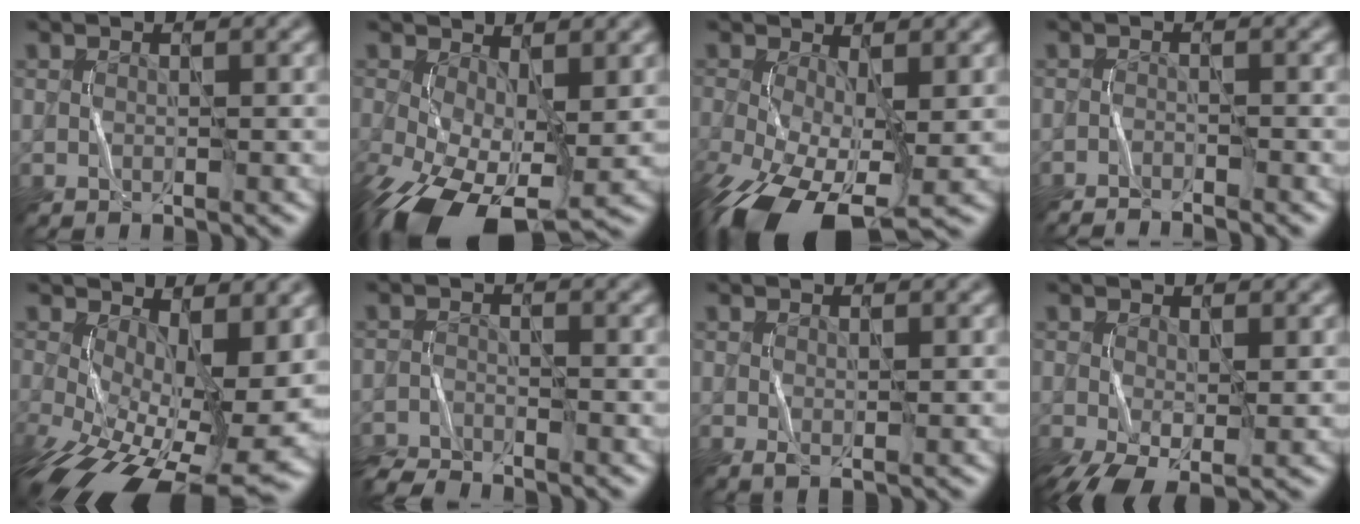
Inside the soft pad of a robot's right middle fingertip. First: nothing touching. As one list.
[{"total": 10.7, "force": [-3.3, 5.8, 8.4], "torque": [-0.177, -0.039, -0.042]}, {"total": 11.7, "force": [-4.5, 5.7, 9.2], "torque": [-0.203, -0.051, -0.068]}, {"total": 3.1, "force": [-3.0, 0.3, 0.8], "torque": [-0.015, -0.006, -0.052]}, {"total": 14.6, "force": [-3.2, 6.7, 12.6], "torque": [-0.219, -0.051, -0.033]}, {"total": 3.1, "force": [-3.0, 0.2, 0.6], "torque": [-0.020, -0.007, -0.066]}, {"total": 0.7, "force": [0.0, 0.2, 0.7], "torque": [-0.013, -0.003, 0.000]}, {"total": 5.0, "force": [-1.8, 2.5, 3.9], "torque": [-0.095, -0.019, -0.028]}]